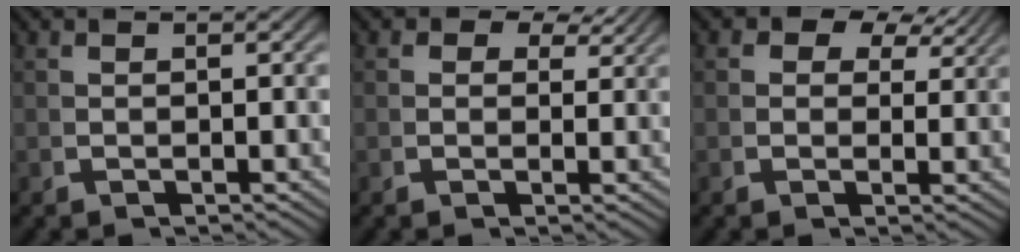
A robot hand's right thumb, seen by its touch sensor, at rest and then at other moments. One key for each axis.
{"total": 3.0, "fx": 1.9, "fy": 1.8, "fz": 1.4, "tx": -0.023, "ty": 0.001, "tz": 0.025}
{"total": 4.4, "fx": 2.6, "fy": 2.6, "fz": 2.4, "tx": -0.038, "ty": 0.010, "tz": 0.036}